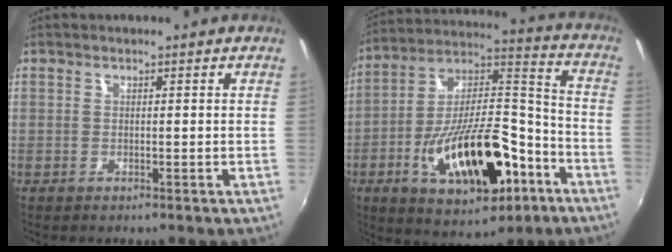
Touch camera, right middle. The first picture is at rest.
{"total": 23.1, "force": [-9.9, 9.8, 18.5], "torque": [-0.319, 0.008, -0.146]}